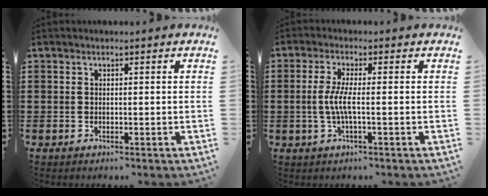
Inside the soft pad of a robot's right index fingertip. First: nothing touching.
{"total": 4.3, "force": [-0.7, 0.3, 4.2], "torque": [-0.106, -0.012, -0.025]}